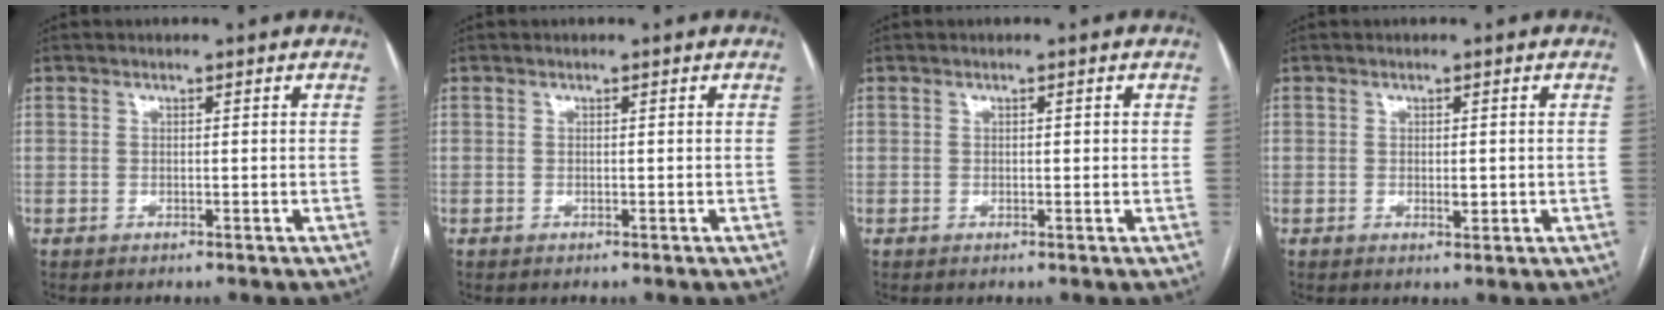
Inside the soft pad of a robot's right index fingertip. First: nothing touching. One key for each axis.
{"total": 0.0}
{"total": 0.5, "fx": 0.2, "fy": 0.1, "fz": 0.5, "tx": -0.007, "ty": 0.000, "tz": 0.003}
{"total": 1.7, "fx": -0.2, "fy": 0.7, "fz": 1.5, "tx": -0.024, "ty": -0.004, "tz": 0.000}